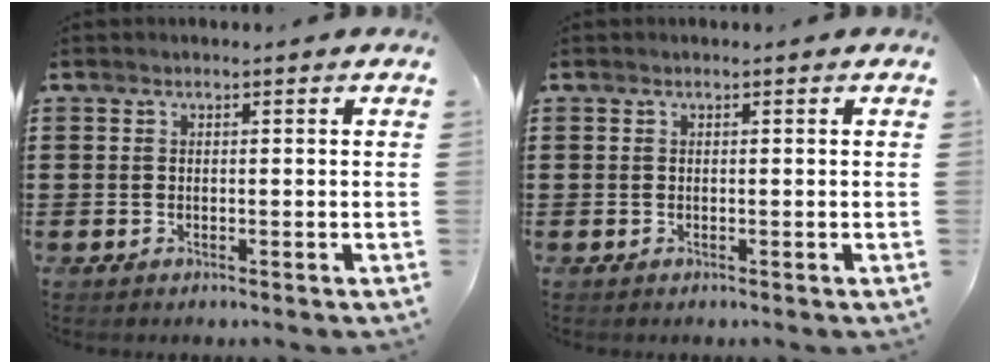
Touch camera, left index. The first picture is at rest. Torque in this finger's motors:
{"motor_torque": [0.03, 0.00, 0.01, 0.00]}